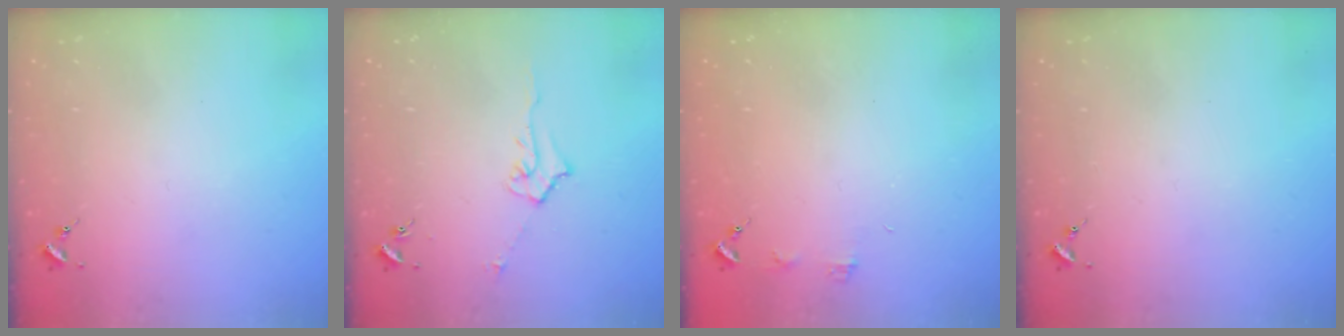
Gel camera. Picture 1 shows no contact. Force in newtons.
{"total": 5.1, "press": 5.0, "slide": 0.6}
{"total": 3.9, "press": 3.8, "slide": 0.5}
{"total": 0.0}